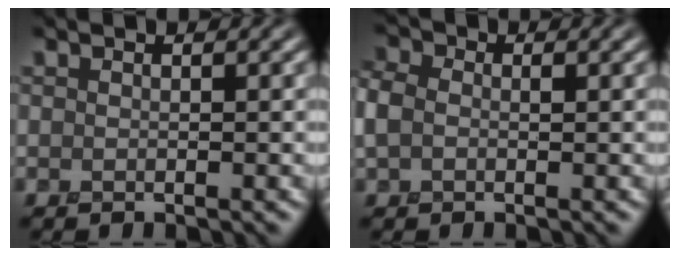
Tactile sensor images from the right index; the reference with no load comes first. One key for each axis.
{"total": 1.6, "fx": -0.3, "fy": 1.4, "fz": 0.8, "tx": -0.017, "ty": 0.001, "tz": -0.008}